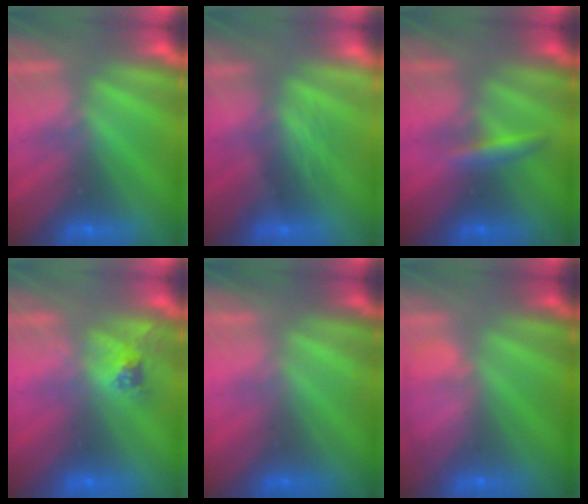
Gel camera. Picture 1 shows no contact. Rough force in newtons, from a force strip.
{"total": 2.0}
{"total": 2.8}
{"total": 2.5}
{"total": 2.2}
{"total": 8.5}